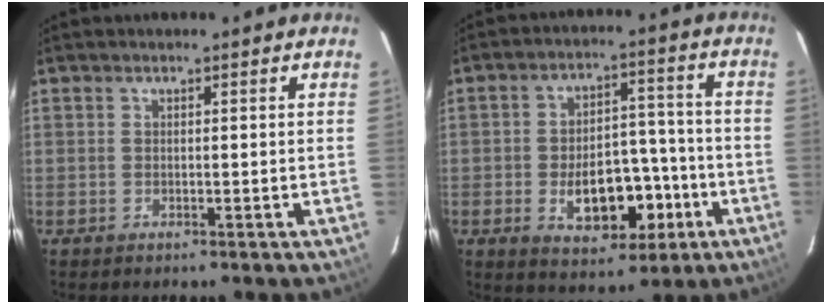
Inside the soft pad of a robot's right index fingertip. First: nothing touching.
{"total": 12.7, "force": [-4.5, 7.3, 9.3], "torque": [-0.159, 0.020, -0.047]}